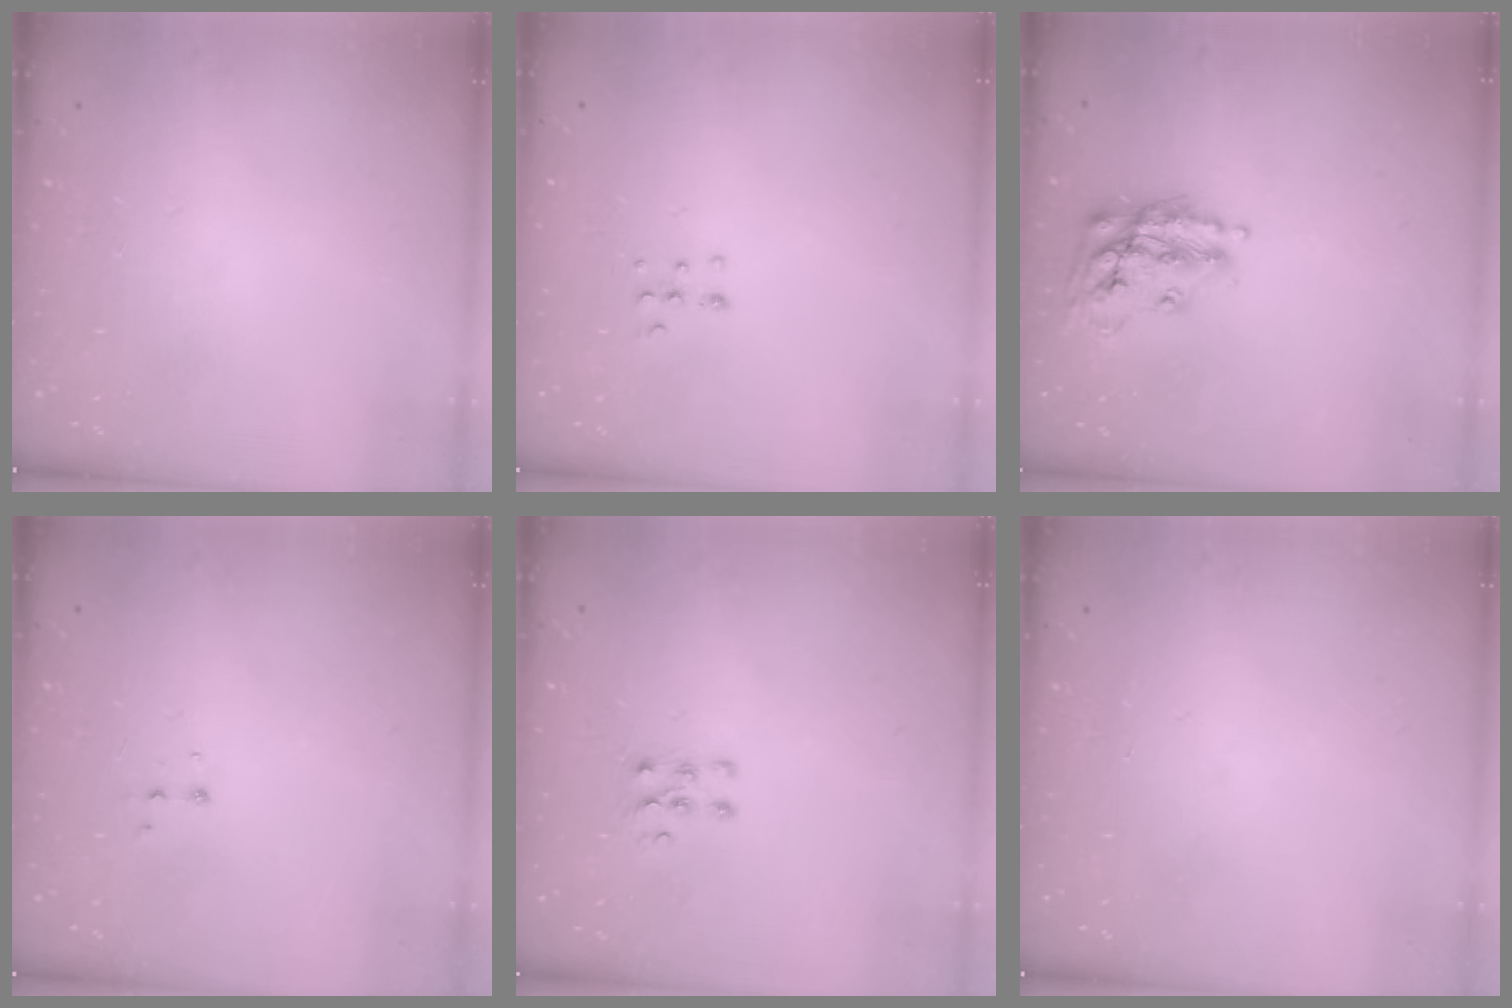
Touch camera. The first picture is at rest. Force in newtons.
{"total": 3.9, "press": 3.8, "slide": 1.0}
{"total": 14.8, "press": 14.7, "slide": 1.5}
{"total": 3.3, "press": 3.2, "slide": 0.4}
{"total": 5.5, "press": 5.4, "slide": 1.1}
{"total": 0.0}